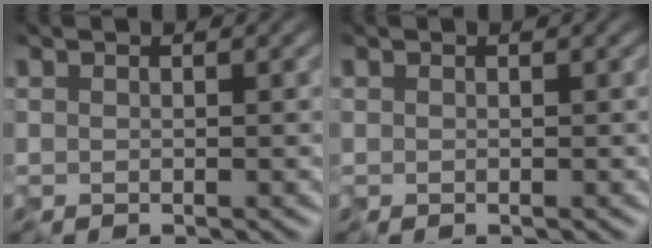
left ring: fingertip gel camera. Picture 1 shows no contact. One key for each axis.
{"total": 0.0}